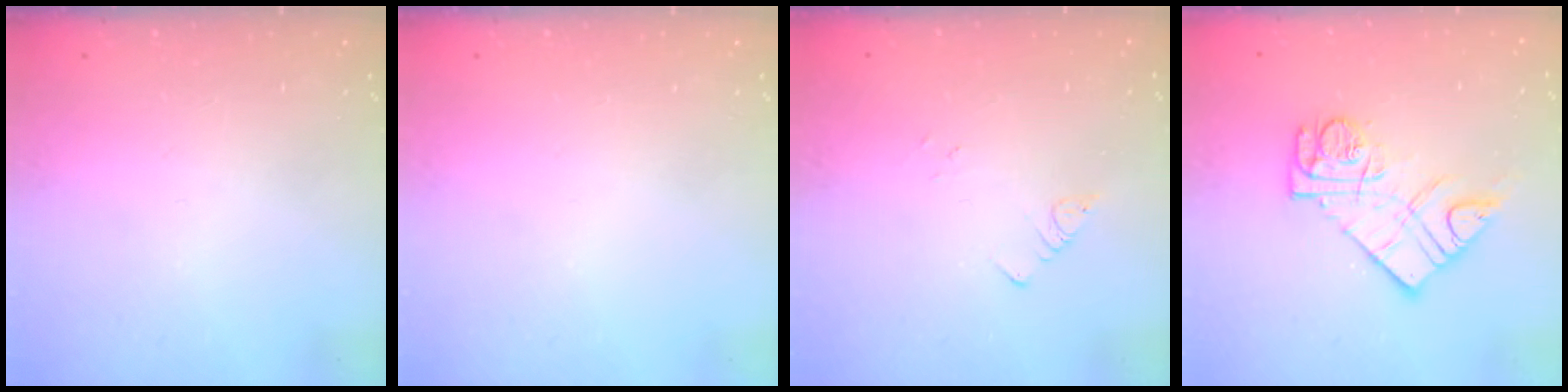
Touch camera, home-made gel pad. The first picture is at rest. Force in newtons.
{"total": 0.0}
{"total": 1.8, "press": 1.8, "slide": 0.2}
{"total": 12.0, "press": 11.9, "slide": 1.1}